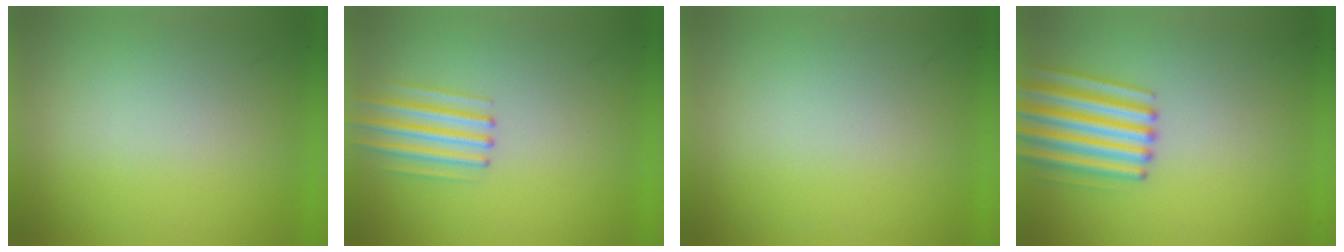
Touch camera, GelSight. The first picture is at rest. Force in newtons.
{"total": 2.6}
{"total": 1.2}
{"total": 4.8}